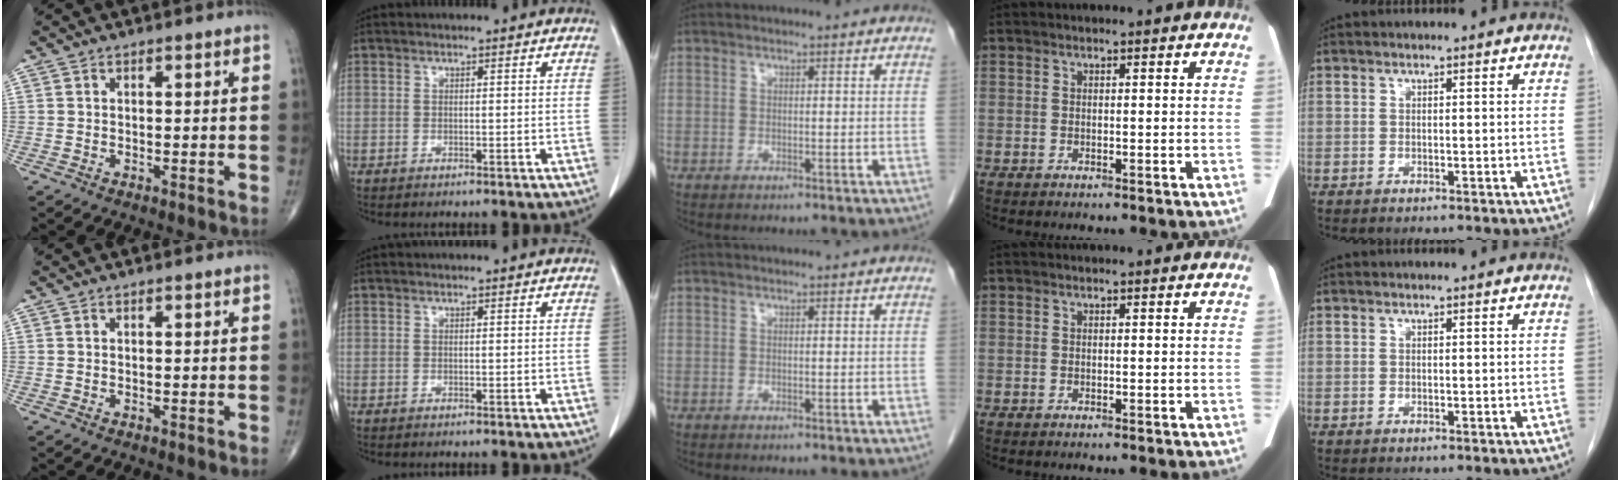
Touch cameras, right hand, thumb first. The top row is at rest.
{}